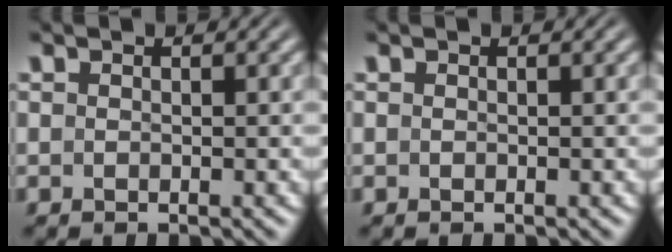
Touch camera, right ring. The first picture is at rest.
{"total": 0.0}